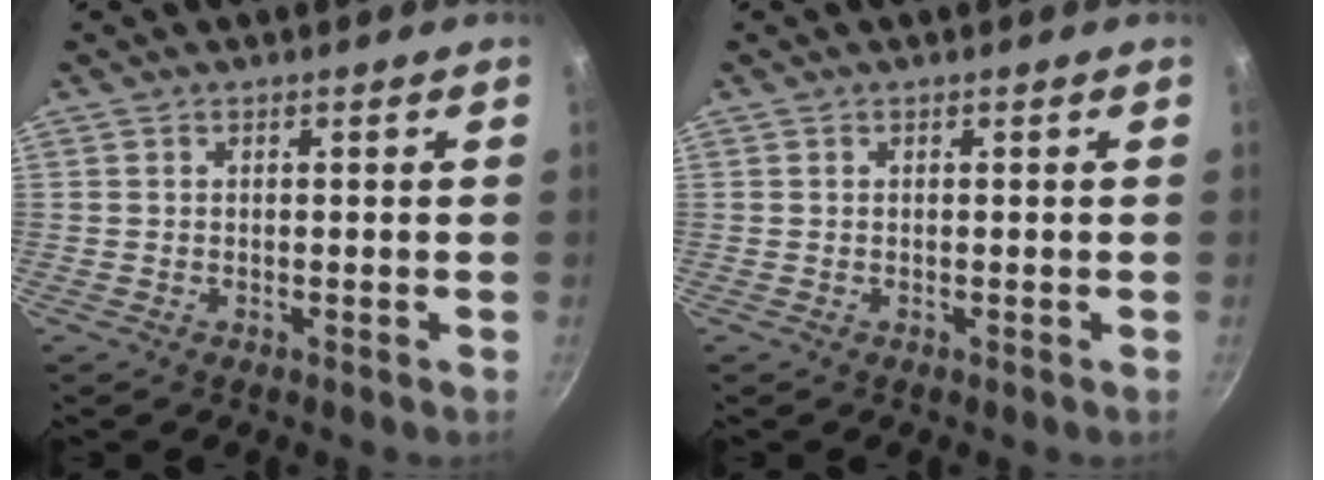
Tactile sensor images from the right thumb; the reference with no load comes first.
{"total": 0.0}